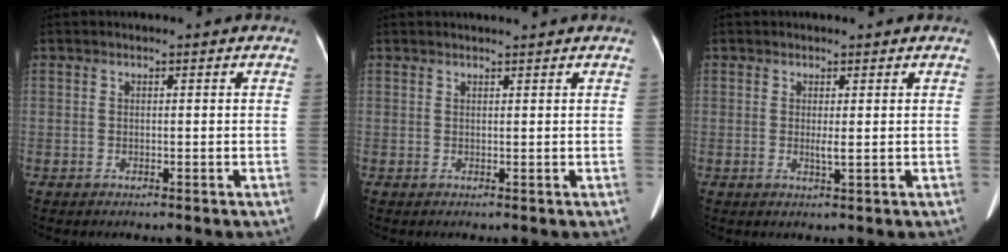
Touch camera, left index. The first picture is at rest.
{"total": 2.5, "force": [2.4, -0.3, 0.6], "torque": [-0.007, 0.015, 0.035]}
{"total": 1.4, "force": [0.2, 0.0, 1.4], "torque": [-0.033, -0.004, 0.005]}